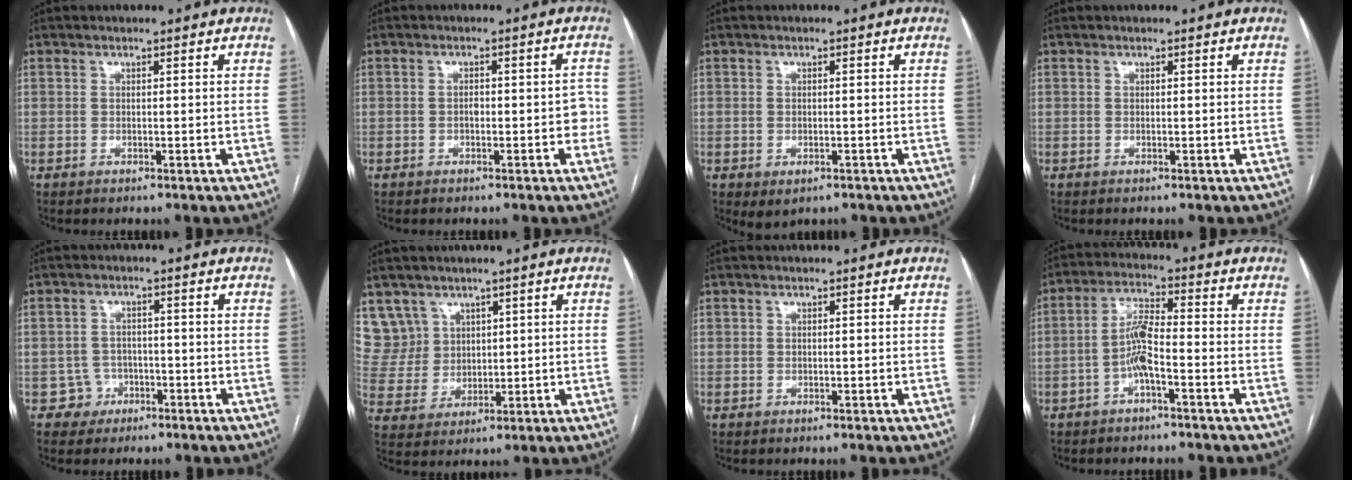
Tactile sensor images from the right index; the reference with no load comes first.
{"total": 3.1, "force": [-0.7, 1.6, 2.5], "torque": [-0.019, 0.014, -0.008]}
{"total": 2.6, "force": [-1.2, 1.5, 1.7], "torque": [-0.027, -0.004, -0.005]}
{"total": 0.0}
{"total": 3.4, "force": [-1.6, 2.9, -0.5], "torque": [0.021, 0.017, -0.025]}
{"total": 7.8, "force": [4.8, 6.1, -0.2], "torque": [0.001, 0.022, 0.111]}
{"total": 0.0}
{"total": 5.5, "force": [-1.9, 0.9, 5.0], "torque": [-0.103, 0.014, -0.037]}